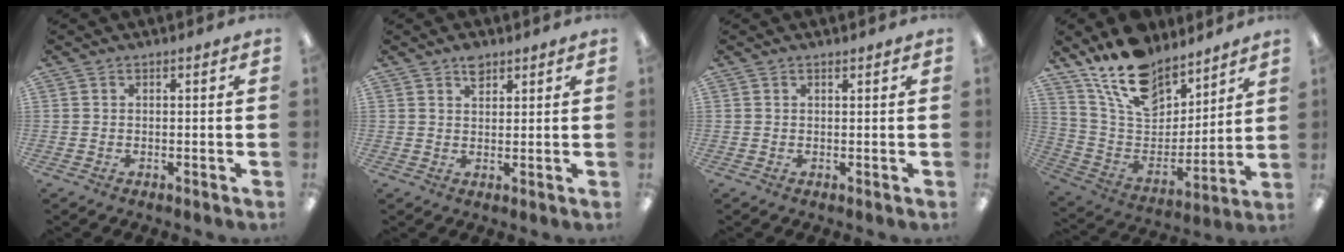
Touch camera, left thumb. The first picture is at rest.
{"total": 3.5, "force": [2.5, 2.0, 1.5], "torque": [-0.009, -0.009, 0.042]}
{"total": 0.7, "force": [0.6, 0.2, 0.1], "torque": [0.006, -0.003, 0.010]}
{"total": 17.7, "force": [14.0, 8.5, 6.8], "torque": [-0.149, -0.082, 0.260]}